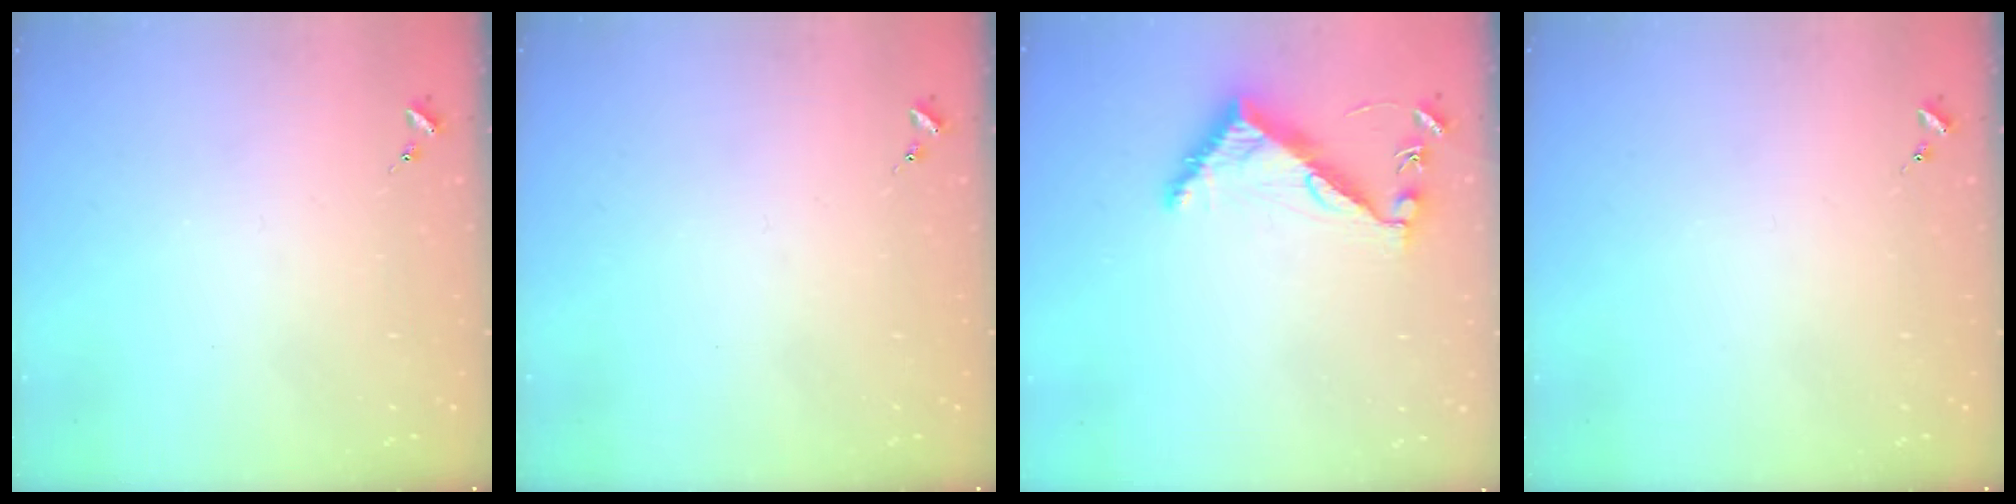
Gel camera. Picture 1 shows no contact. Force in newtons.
{"total": 0.0}
{"total": 7.5, "press": 7.4, "slide": 0.6}
{"total": 0.0}